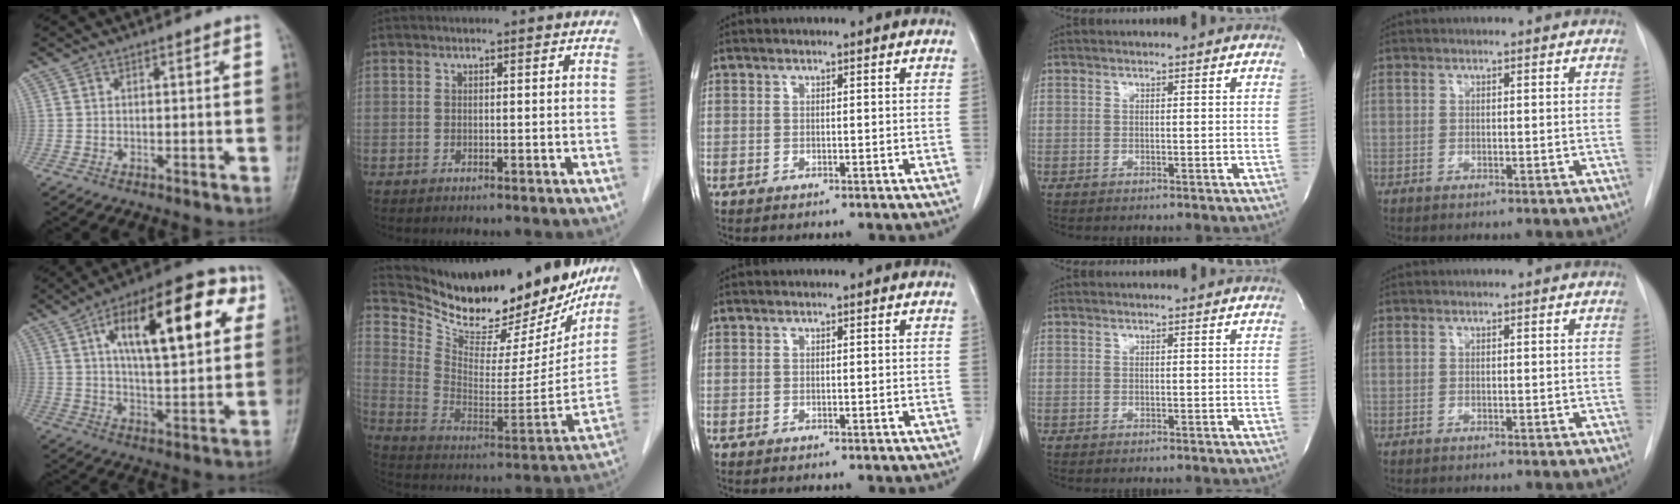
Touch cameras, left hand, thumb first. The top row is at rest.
{"thumb": {"total": 23.5, "force": [8.1, 9.5, 20.0], "torque": [-0.275, 0.008, 0.115]}, "index": {"total": 28.5, "force": [24.8, 7.5, 11.8], "torque": [-0.198, -0.045, 0.358]}}